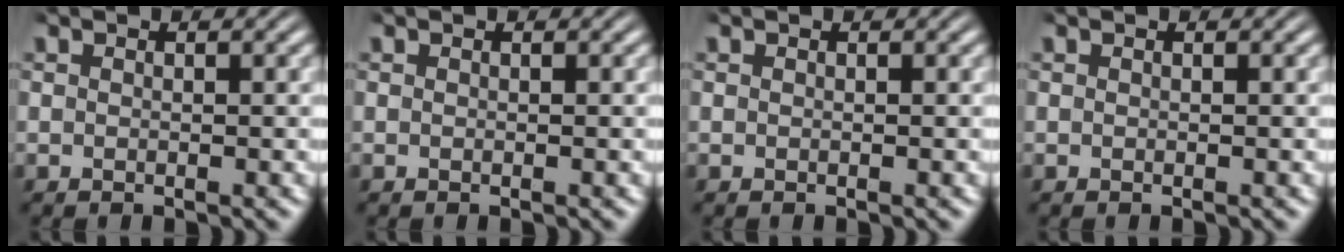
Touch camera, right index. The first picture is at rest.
{"total": 0.0}
{"total": 0.0}
{"total": 0.0}